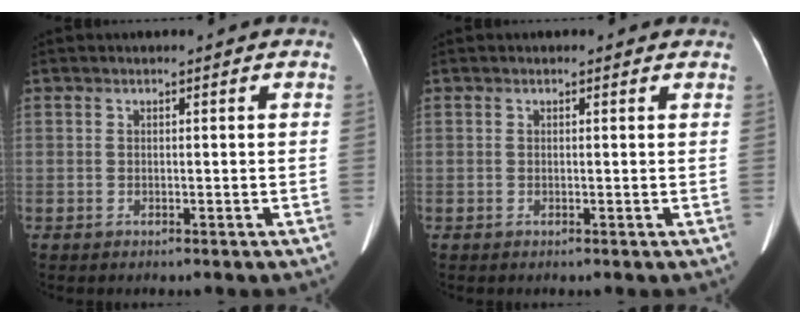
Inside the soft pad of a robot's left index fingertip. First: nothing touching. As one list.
[{"total": 0.7, "force": [0.4, 0.5, 0.0], "torque": [-0.005, -0.007, -0.004]}]